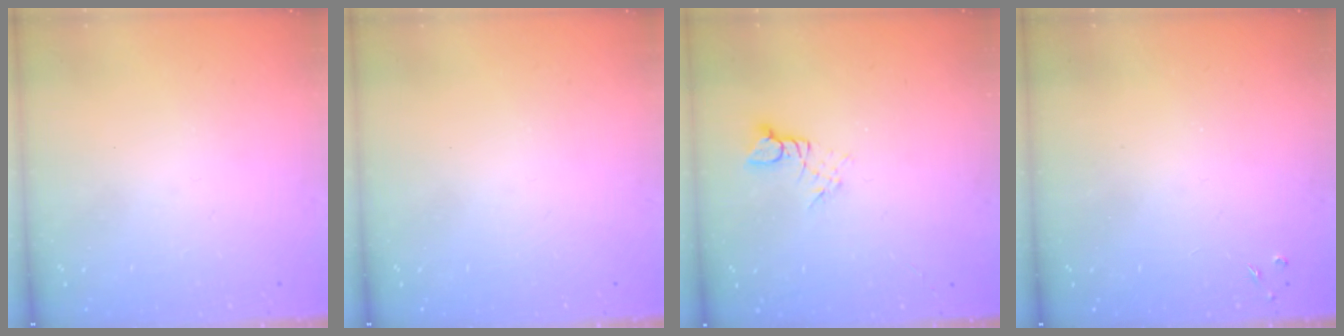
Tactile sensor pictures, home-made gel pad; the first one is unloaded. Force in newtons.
{"total": 0.0}
{"total": 3.0, "press": 3.0, "slide": 0.2}
{"total": 2.5, "press": 2.5, "slide": 0.5}